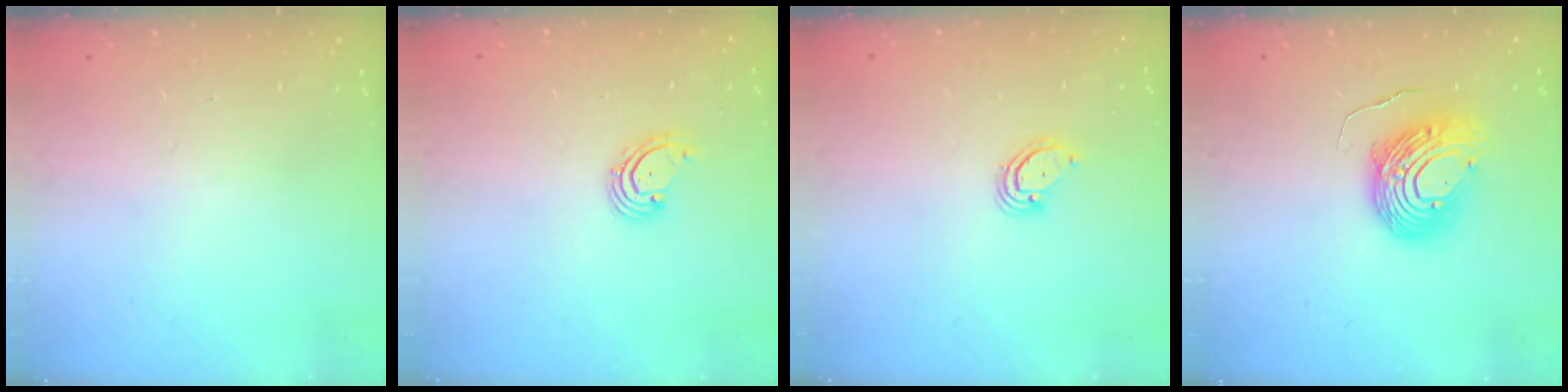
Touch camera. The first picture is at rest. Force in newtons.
{"total": 2.2, "press": 2.1, "slide": 0.7}
{"total": 3.6, "press": 3.6, "slide": 0.3}
{"total": 12.7, "press": 12.6, "slide": 1.6}